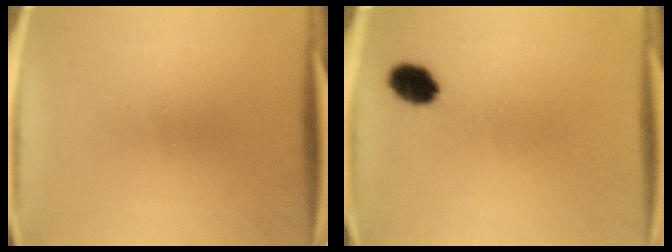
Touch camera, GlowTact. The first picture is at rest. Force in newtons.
{"total": 4.1}